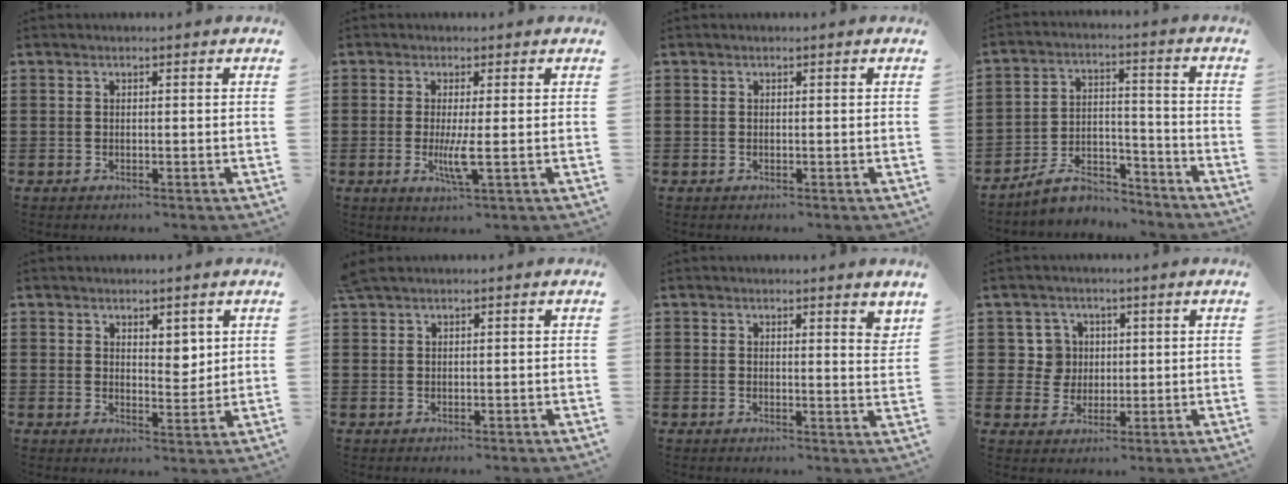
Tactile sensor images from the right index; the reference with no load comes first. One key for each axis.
{"total": 4.0, "fx": -0.7, "fy": 0.2, "fz": 3.9, "tx": -0.076, "ty": -0.011, "tz": -0.015}
{"total": 0.0}
{"total": 7.2, "fx": -6.6, "fy": 1.8, "fz": 2.3, "tx": -0.043, "ty": 0.014, "tz": -0.126}
{"total": 3.0, "fx": 2.2, "fy": 1.5, "fz": 1.3, "tx": -0.014, "ty": -0.003, "tz": 0.038}
{"total": 0.8, "fx": 0.6, "fy": -0.3, "fz": 0.5, "tx": -0.011, "ty": -0.003, "tz": 0.012}
{"total": 2.1, "fx": 1.7, "fy": 0.1, "fz": 1.2, "tx": -0.001, "ty": -0.009, "tz": 0.027}
{"total": 4.1, "fx": 0.9, "fy": 4.0, "fz": 0.7, "tx": -0.034, "ty": 0.012, "tz": 0.016}